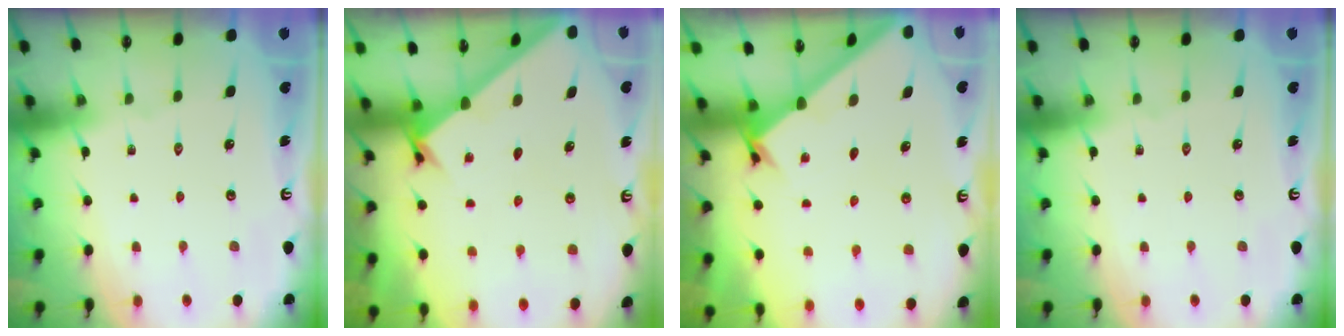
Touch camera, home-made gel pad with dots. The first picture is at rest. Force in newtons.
{"total": 1.8, "press": 1.8, "slide": 0.2}
{"total": 1.6, "press": 1.6, "slide": 0.2}
{"total": 0.0}